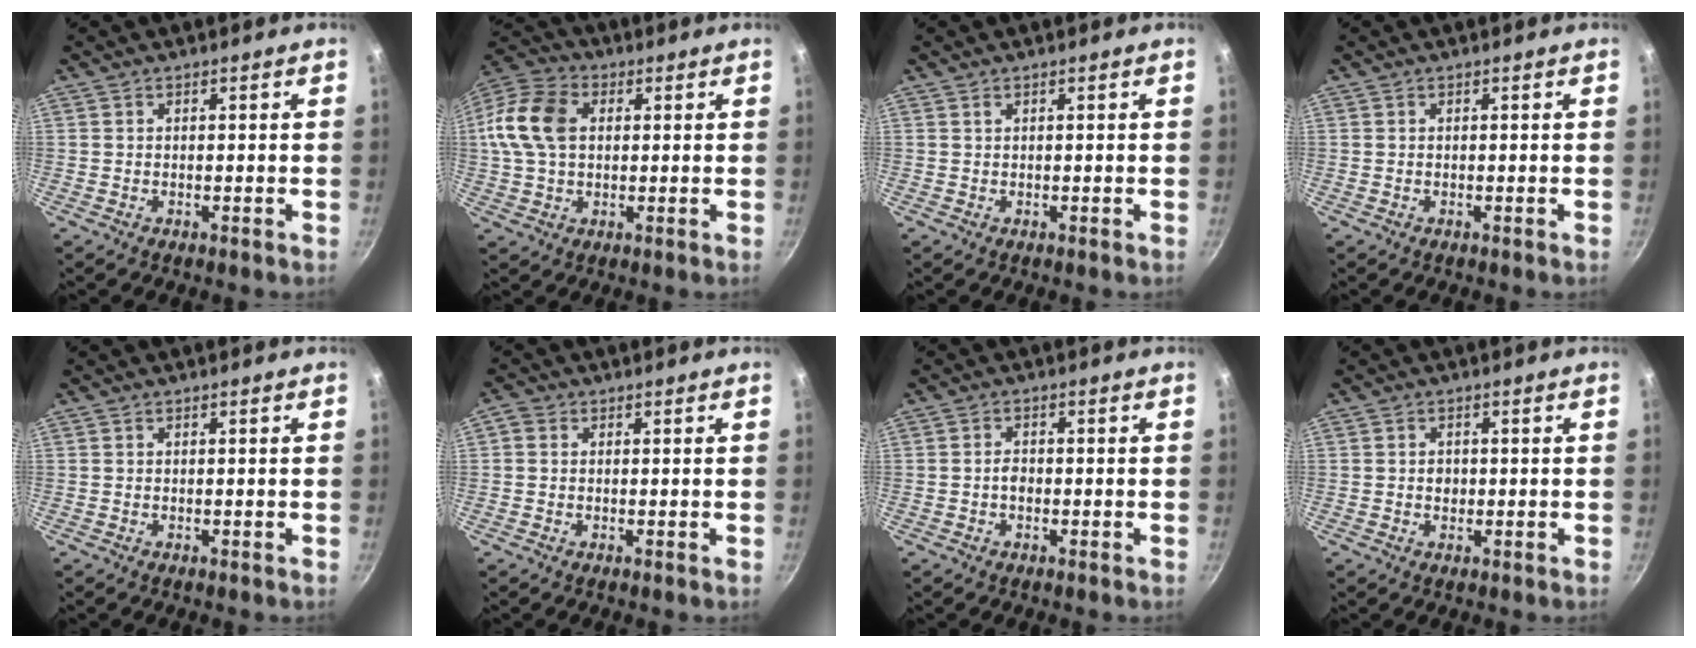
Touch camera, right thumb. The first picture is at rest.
{"total": 13.3, "force": [2.0, 9.3, 9.4], "torque": [-0.176, 0.020, 0.022]}
{"total": 0.0}
{"total": 0.0}
{"total": 0.0}
{"total": 2.0, "force": [0.2, 1.9, 0.8], "torque": [-0.013, 0.007, -0.002]}
{"total": 1.9, "force": [-0.5, 1.3, 1.3], "torque": [-0.016, 0.011, -0.009]}
{"total": 1.8, "force": [-0.1, 1.5, 0.9], "torque": [-0.009, 0.003, -0.003]}